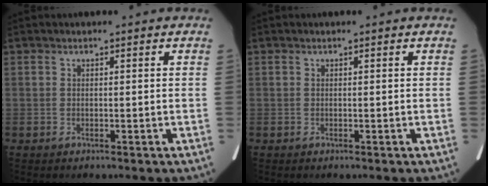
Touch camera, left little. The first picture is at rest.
{"total": 0.0}